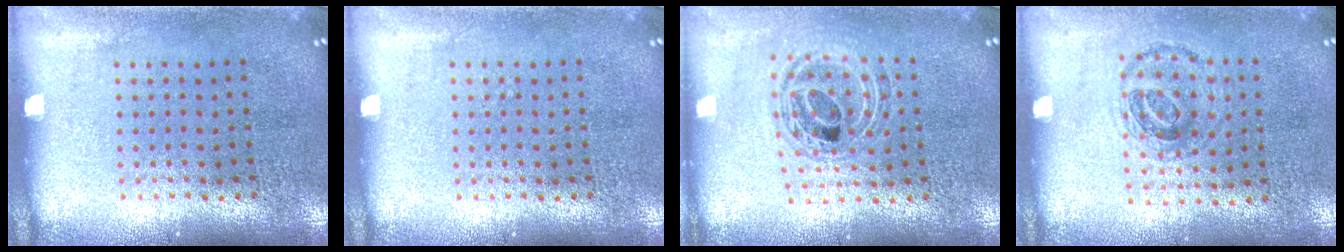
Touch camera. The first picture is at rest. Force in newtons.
{"total": 0.0}
{"total": 0.9, "press": 0.9, "slide": 0.2}
{"total": 0.9, "press": 0.8, "slide": 0.5}